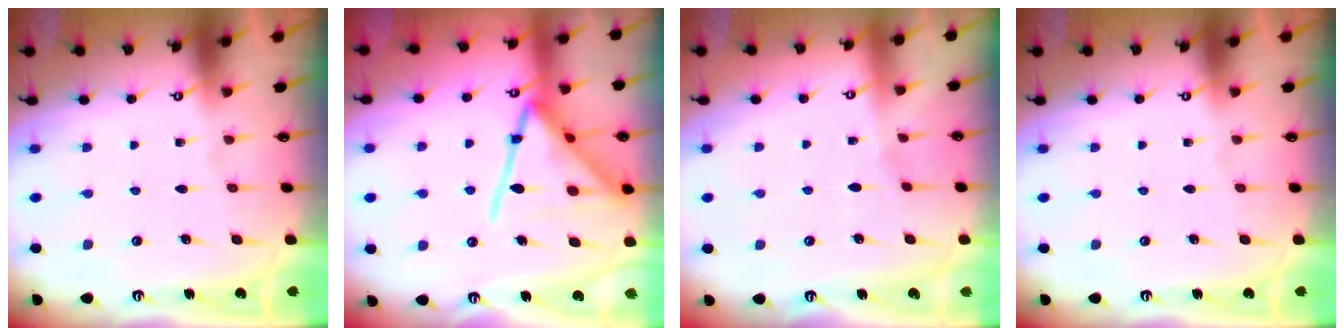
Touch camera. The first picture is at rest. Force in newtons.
{"total": 19.5, "press": 19.4, "slide": 1.7}
{"total": 3.4, "press": 3.4, "slide": 0.4}
{"total": 0.0}